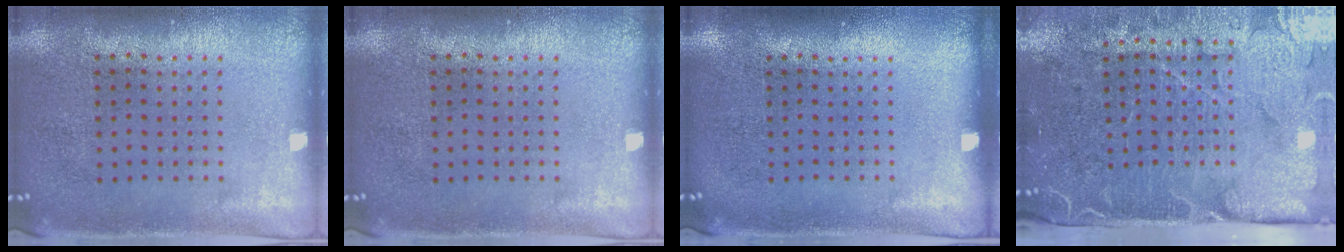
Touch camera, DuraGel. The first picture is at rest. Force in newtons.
{"total": 0.0}
{"total": 0.0}
{"total": 4.9, "press": 4.1, "slide": 2.8}